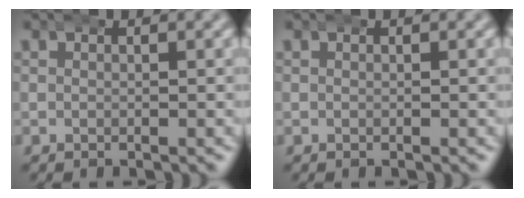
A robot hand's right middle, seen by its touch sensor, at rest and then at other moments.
{"total": 0.0}